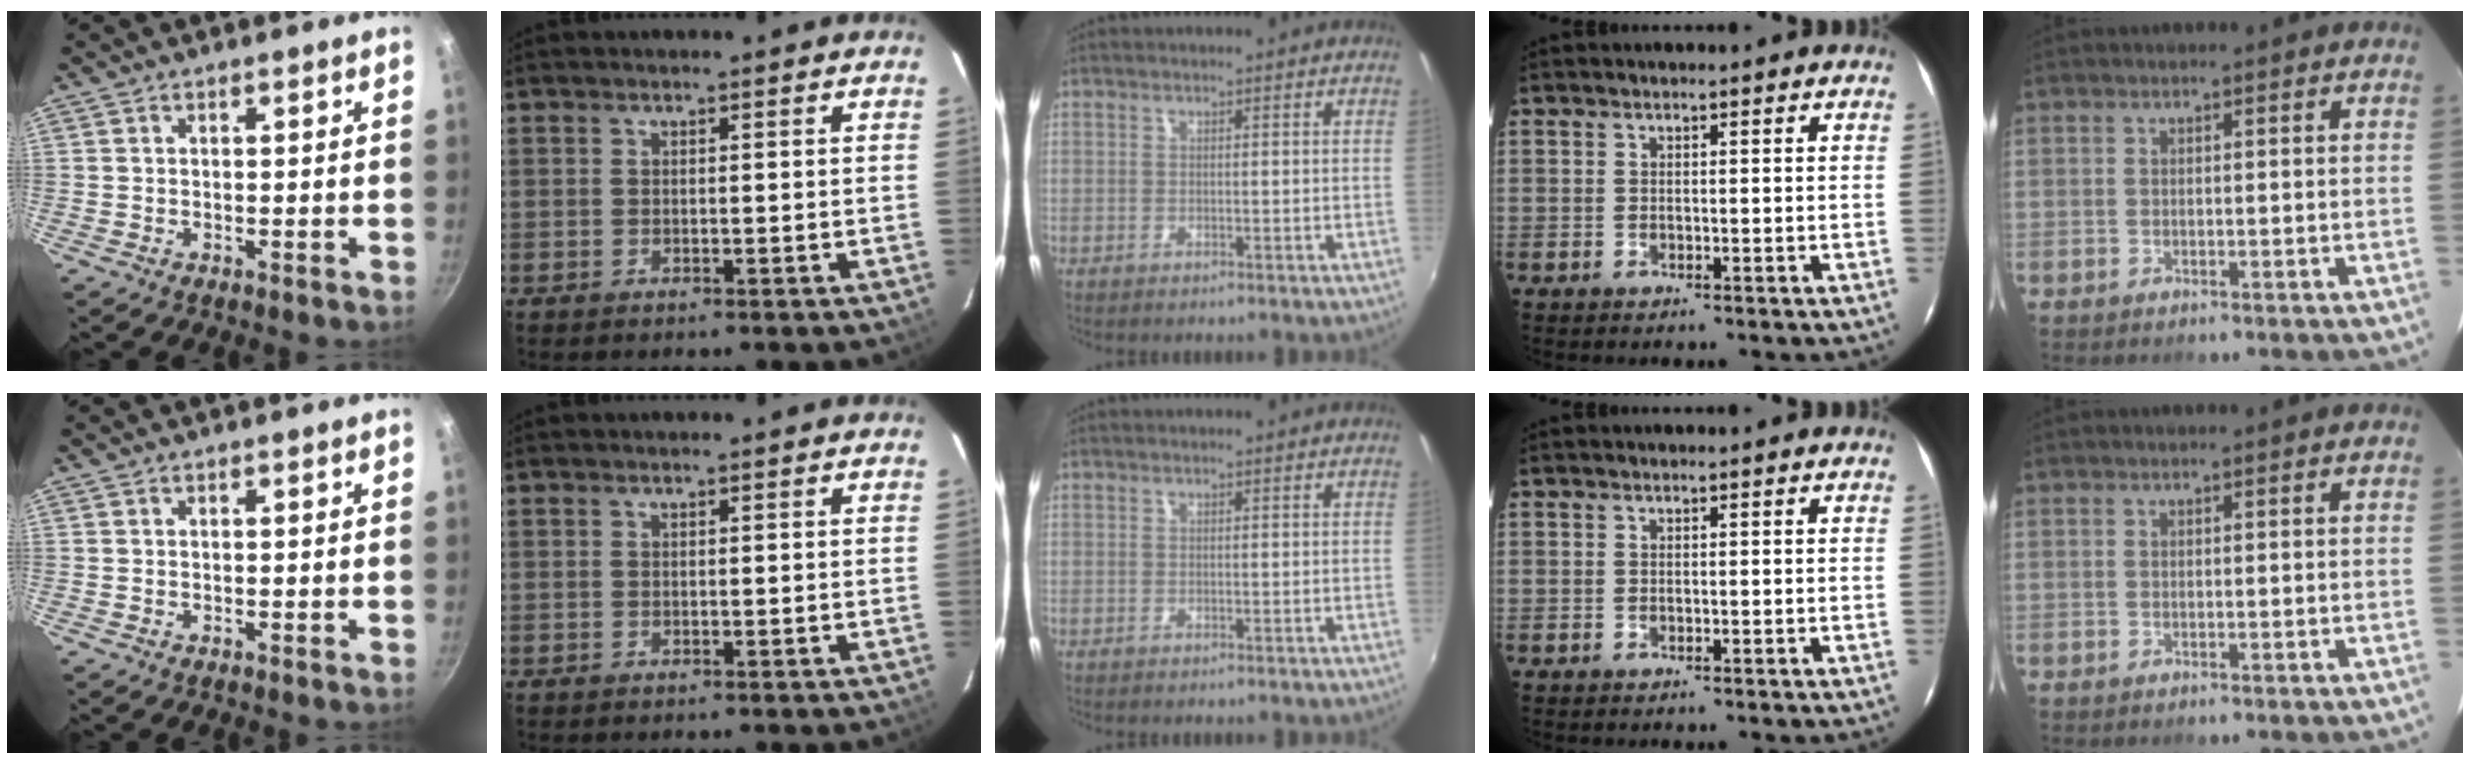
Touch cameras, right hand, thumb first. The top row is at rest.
{}